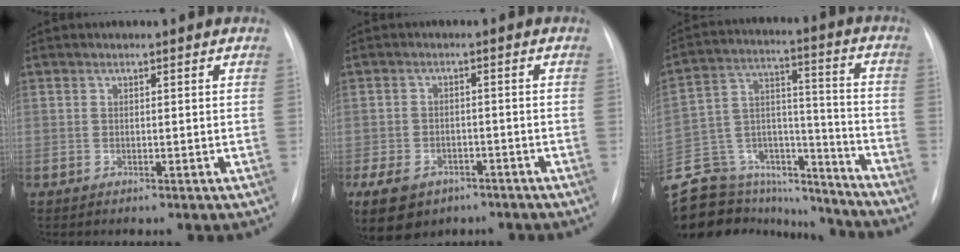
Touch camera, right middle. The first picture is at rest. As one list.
[{"total": 16.2, "force": [-9.0, 11.3, 7.2], "torque": [-0.210, -0.015, -0.121]}, {"total": 23.2, "force": [-20.1, 9.7, 6.2], "torque": [-0.161, 0.055, -0.312]}]